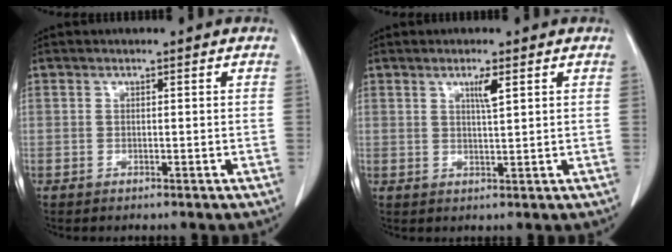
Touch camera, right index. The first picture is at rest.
{"total": 2.5, "force": [1.2, 0.0, 2.2], "torque": [-0.041, -0.004, 0.022]}